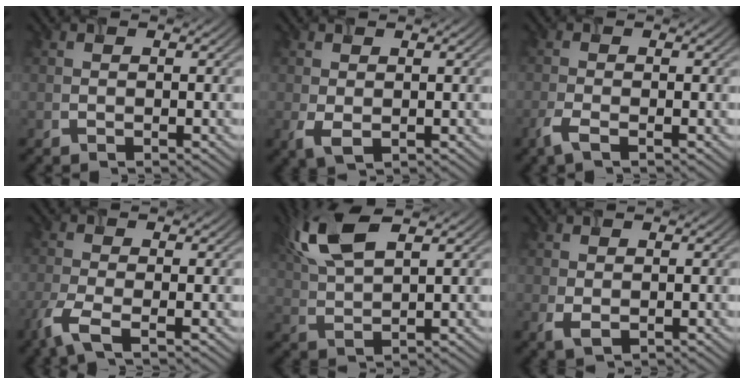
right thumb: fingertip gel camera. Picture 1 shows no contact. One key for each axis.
{"total": 2.2, "fx": -0.2, "fy": 1.3, "fz": 1.7, "tx": -0.045, "ty": -0.008, "tz": 0.000}
{"total": 2.2, "fx": -1.3, "fy": 0.5, "fz": 1.7, "tx": -0.044, "ty": -0.002, "tz": -0.034}
{"total": 3.9, "fx": -2.2, "fy": 0.9, "fz": 3.1, "tx": -0.078, "ty": -0.007, "tz": -0.056}
{"total": 8.2, "fx": 4.4, "fy": 2.6, "fz": 6.4, "tx": -0.152, "ty": 0.015, "tz": 0.091}
{"total": 1.6, "fx": 0.0, "fy": 1.0, "fz": 1.2, "tx": -0.033, "ty": -0.005, "tz": 0.005}